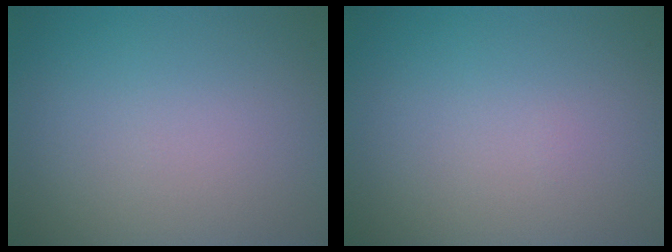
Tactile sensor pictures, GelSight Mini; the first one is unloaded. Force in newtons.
{"total": 0.0}